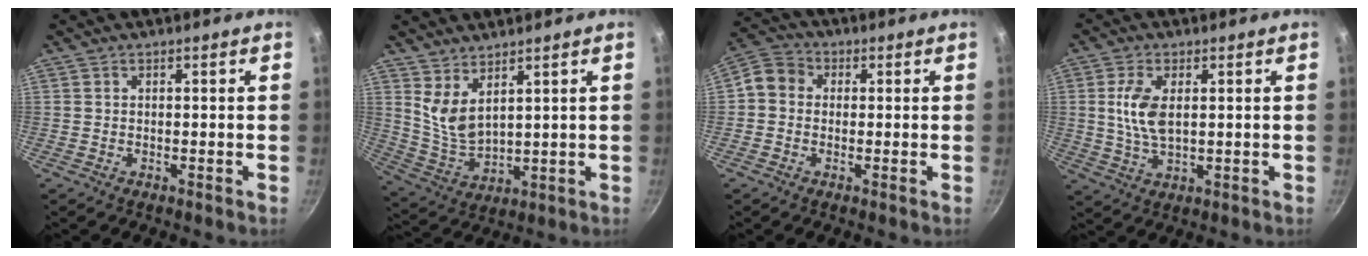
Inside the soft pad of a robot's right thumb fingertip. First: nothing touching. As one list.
[{"total": 7.1, "force": [4.6, 3.0, 4.6], "torque": [-0.079, -0.051, 0.104]}, {"total": 5.6, "force": [-0.1, 4.9, 2.7], "torque": [-0.038, 0.015, -0.025]}, {"total": 7.5, "force": [1.3, 3.9, 6.3], "torque": [-0.126, -0.002, 0.029]}]